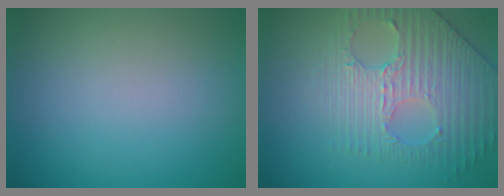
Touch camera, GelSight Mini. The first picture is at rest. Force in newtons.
{"total": 4.2, "press": 4.2, "slide": 0.3}